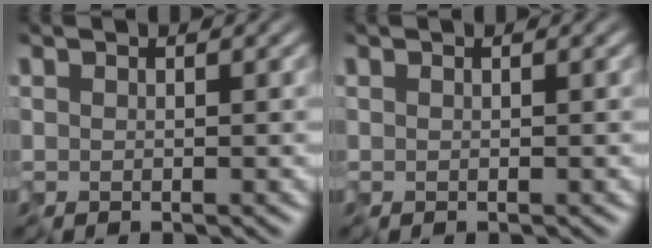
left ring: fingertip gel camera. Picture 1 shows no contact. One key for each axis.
{"total": 0.0}